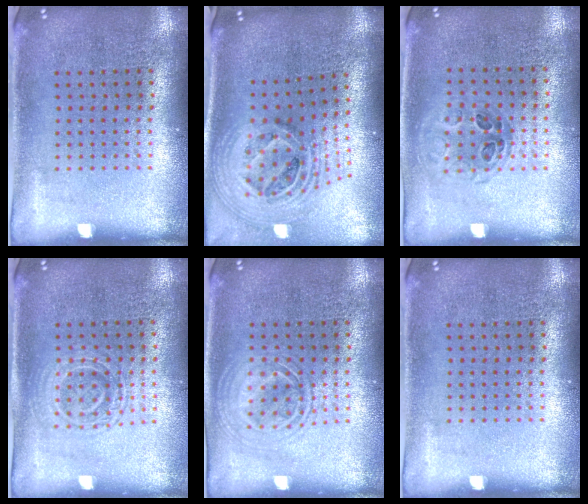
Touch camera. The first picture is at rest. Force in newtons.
{"total": 2.7, "press": 1.9, "slide": 1.9}
{"total": 1.0, "press": 0.8, "slide": 0.5}
{"total": 1.4, "press": 1.3, "slide": 0.4}
{"total": 1.4, "press": 1.3, "slide": 0.2}
{"total": 0.0}